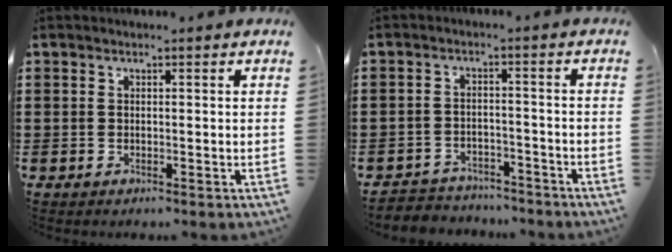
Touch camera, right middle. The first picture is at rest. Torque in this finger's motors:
{"motor_torque": [0.36, 0.28, 0.01, 0.01]}